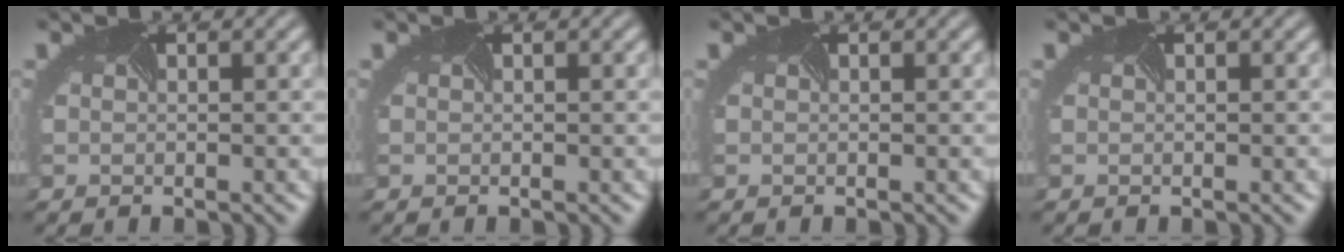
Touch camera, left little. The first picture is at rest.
{"total": 0.0}
{"total": 0.0}
{"total": 0.0}